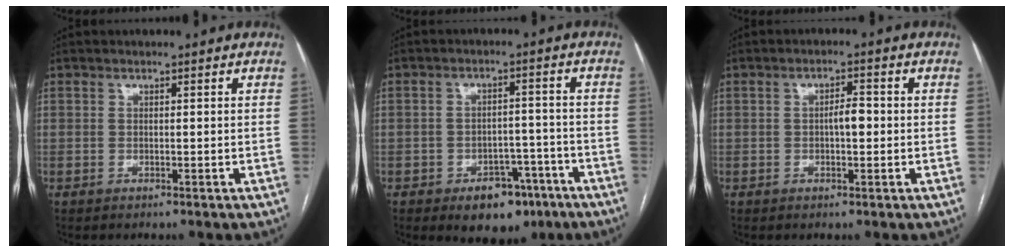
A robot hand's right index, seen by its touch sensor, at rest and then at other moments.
{"total": 8.0, "force": [-4.8, 4.9, 4.1], "torque": [-0.045, 0.016, -0.062]}
{"total": 2.8, "force": [-0.1, 1.0, 2.6], "torque": [-0.042, 0.005, 0.000]}